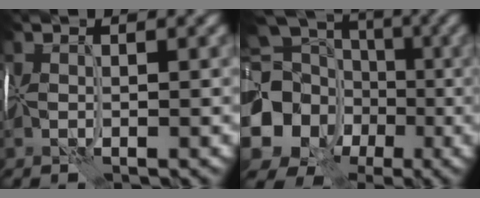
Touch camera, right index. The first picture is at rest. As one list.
[{"total": 17.9, "force": [-3.2, 15.7, 7.8], "torque": [-0.176, -0.012, -0.082]}]